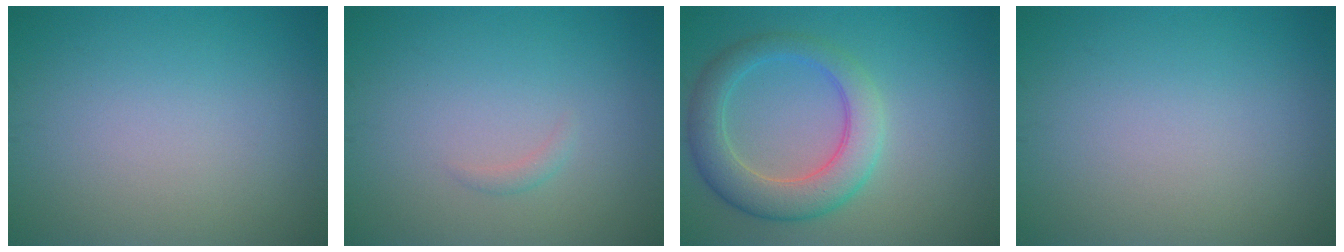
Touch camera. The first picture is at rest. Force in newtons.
{"total": 0.7, "press": 0.7, "slide": 0.0}
{"total": 5.5, "press": 5.5, "slide": 0.3}
{"total": 0.0}